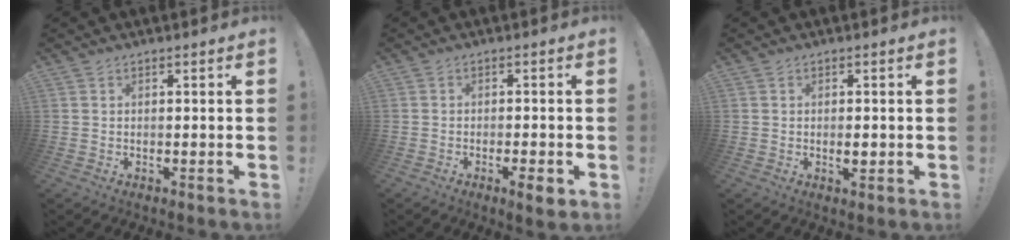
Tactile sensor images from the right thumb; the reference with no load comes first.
{"total": 4.4, "force": [-2.0, 1.0, 3.7], "torque": [-0.044, -0.001, -0.029]}
{"total": 2.0, "force": [-0.4, 0.9, 1.7], "torque": [-0.012, -0.005, -0.009]}